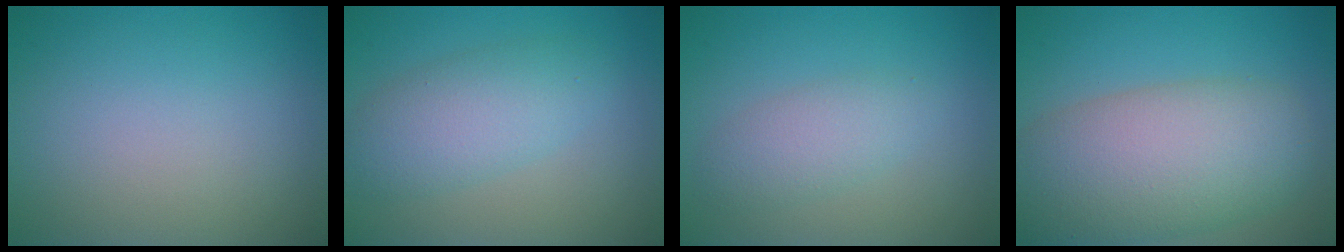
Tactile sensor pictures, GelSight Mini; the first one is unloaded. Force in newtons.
{"total": 4.4, "press": 4.4, "slide": 0.1}
{"total": 2.7, "press": 2.7, "slide": 0.1}
{"total": 9.4, "press": 9.4, "slide": 0.6}